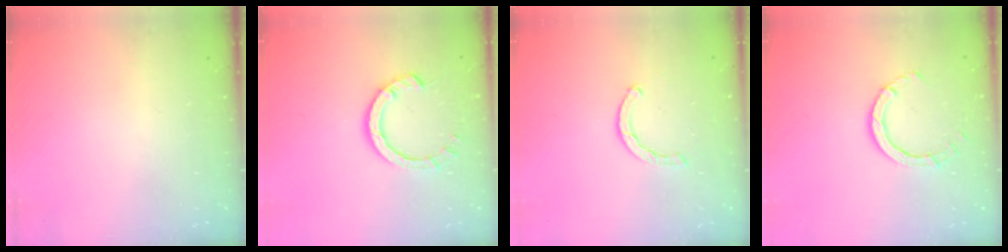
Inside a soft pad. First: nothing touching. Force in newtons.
{"total": 6.3, "press": 6.3, "slide": 0.6}
{"total": 1.6, "press": 1.6, "slide": 0.1}
{"total": 5.9, "press": 5.9, "slide": 0.5}